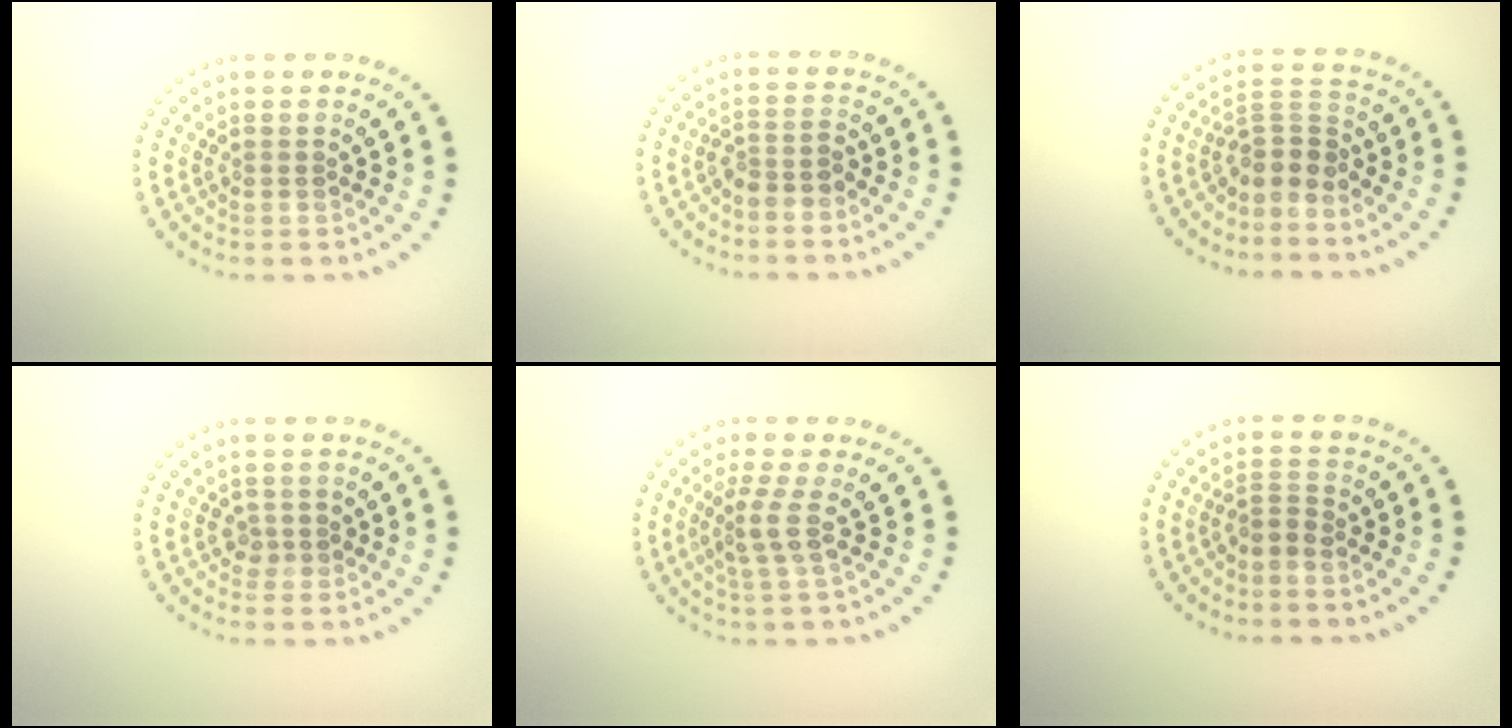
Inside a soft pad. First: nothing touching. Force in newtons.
{"total": 2.1, "press": 1.6, "slide": 1.3}
{"total": 2.8, "press": 2.0, "slide": 1.9}
{"total": 1.3, "press": 1.0, "slide": 0.7}
{"total": 2.2, "press": 1.6, "slide": 1.5}
{"total": 1.7, "press": 1.2, "slide": 1.2}